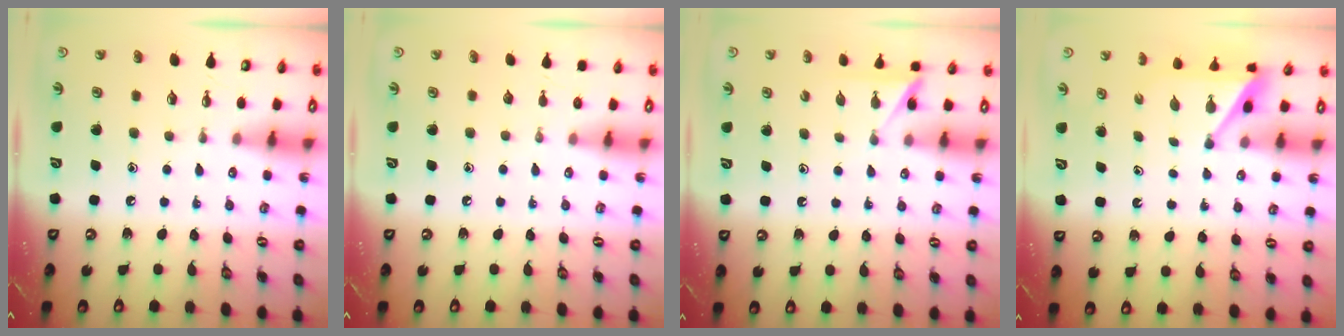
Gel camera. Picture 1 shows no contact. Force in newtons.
{"total": 0.0}
{"total": 3.7, "press": 3.7, "slide": 0.3}
{"total": 4.8, "press": 4.8, "slide": 0.3}